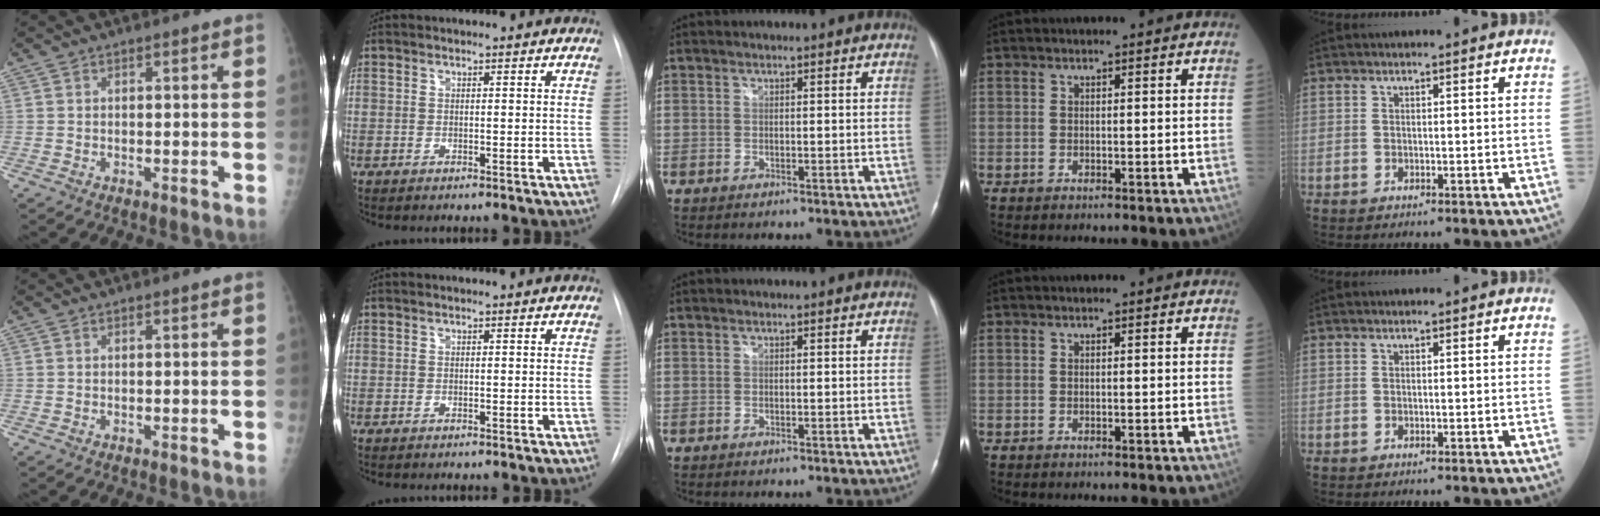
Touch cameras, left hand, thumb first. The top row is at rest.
{}